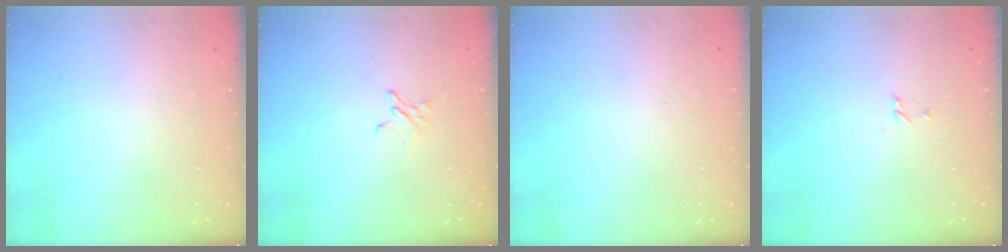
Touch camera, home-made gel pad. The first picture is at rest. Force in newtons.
{"total": 1.9, "press": 1.9, "slide": 0.3}
{"total": 0.0}
{"total": 3.4, "press": 3.4, "slide": 0.3}